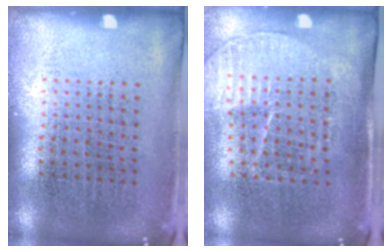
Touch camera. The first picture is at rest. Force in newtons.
{"total": 1.6, "press": 1.4, "slide": 0.8}